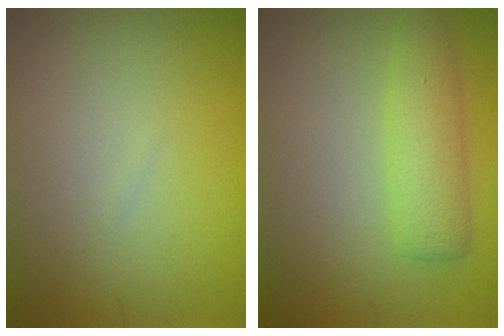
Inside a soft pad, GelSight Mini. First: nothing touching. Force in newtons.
{"total": 3.4, "press": 3.4, "slide": 0.1}